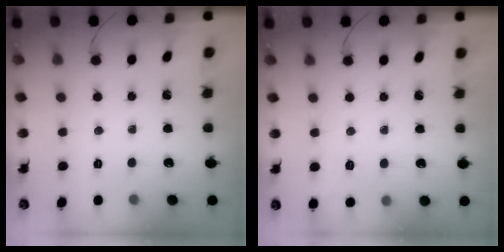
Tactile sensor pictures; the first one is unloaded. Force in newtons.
{"total": 6.1, "press": 5.8, "slide": 1.8}